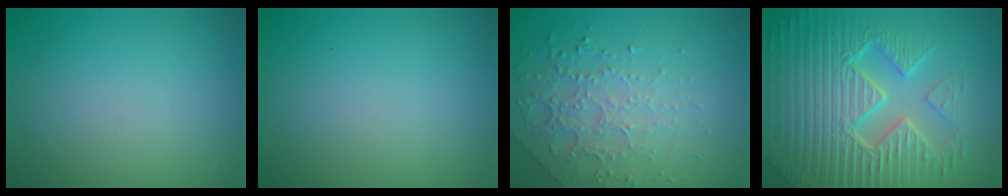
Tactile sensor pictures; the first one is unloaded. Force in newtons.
{"total": 0.0}
{"total": 4.5, "press": 3.1, "slide": 3.2}
{"total": 9.6, "press": 6.8, "slide": 6.8}